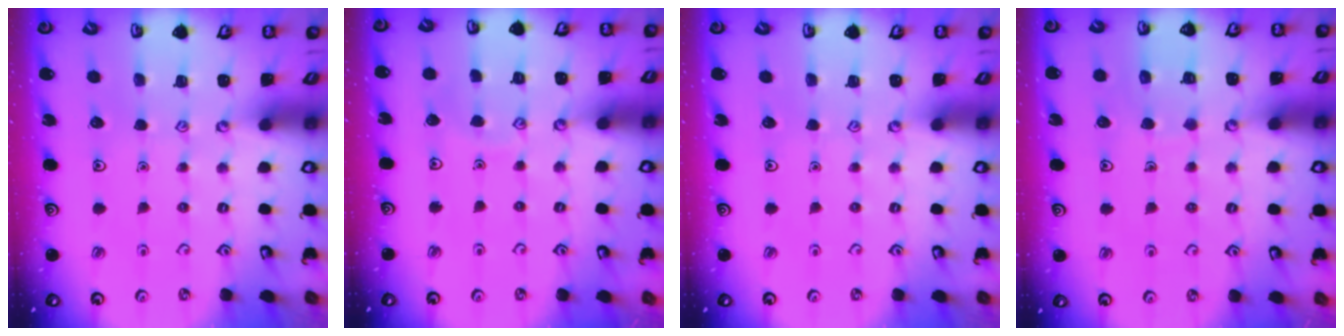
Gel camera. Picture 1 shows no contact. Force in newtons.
{"total": 3.7, "press": 3.7, "slide": 0.3}
{"total": 0.0}
{"total": 6.7, "press": 6.7, "slide": 0.4}